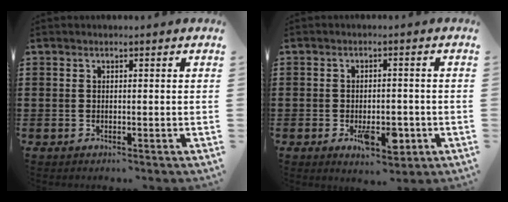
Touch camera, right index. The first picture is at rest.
{"total": 6.7, "force": [-2.3, 3.1, 5.4], "torque": [-0.088, -0.001, -0.038]}